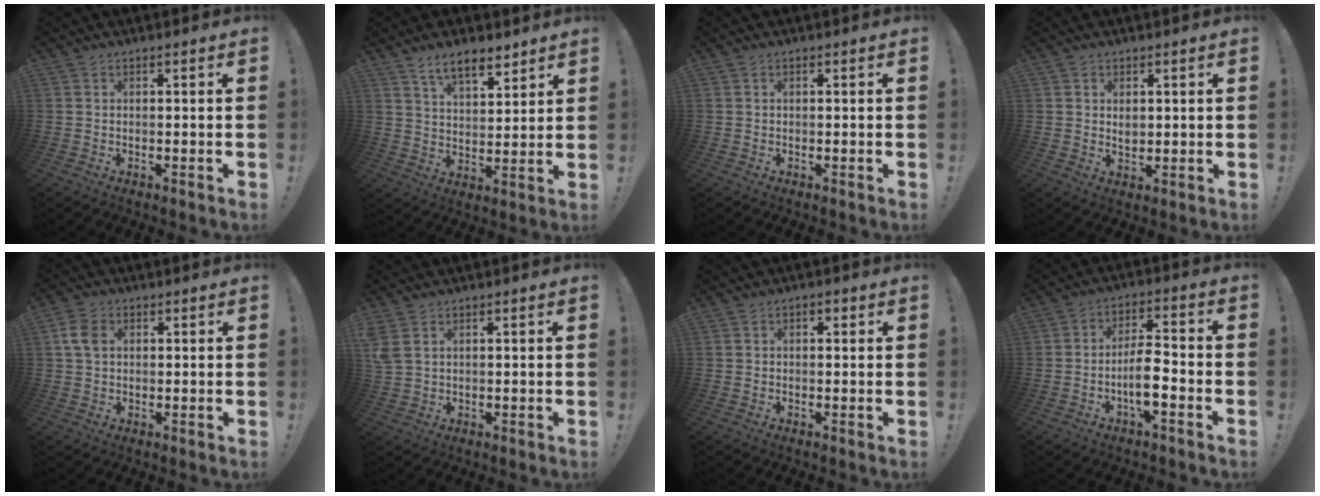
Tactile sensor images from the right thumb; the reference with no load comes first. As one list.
[{"total": 9.2, "force": [6.7, 3.4, 5.2], "torque": [-0.078, -0.039, 0.122]}, {"total": 0.0}, {"total": 3.0, "force": [0.9, 2.4, 1.5], "torque": [-0.015, -0.004, 0.014]}, {"total": 6.2, "force": [1.6, 4.6, 3.8], "torque": [-0.067, 0.006, 0.032]}, {"total": 3.9, "force": [2.0, 1.9, 2.8], "torque": [-0.067, -0.003, 0.041]}, {"total": 1.2, "force": [0.2, 0.9, 0.8], "torque": [-0.008, 0.002, 0.001]}, {"total": 9.1, "force": [-3.1, 3.0, 8.0], "torque": [-0.152, 0.008, -0.058]}]